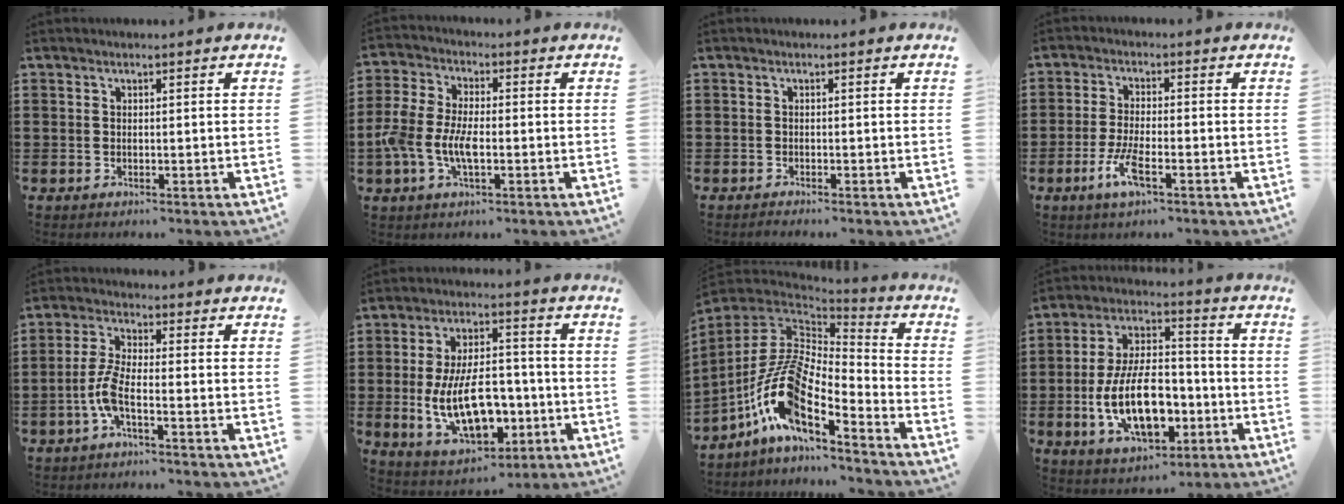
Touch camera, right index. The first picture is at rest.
{"total": 6.8, "force": [-2.2, 3.3, 5.6], "torque": [-0.146, -0.007, -0.052]}
{"total": 1.0, "force": [-1.0, -0.2, -0.1], "torque": [0.000, -0.003, -0.019]}
{"total": 5.4, "force": [-2.7, 1.3, 4.5], "torque": [-0.105, -0.012, -0.054]}
{"total": 5.5, "force": [-2.4, 1.4, 4.7], "torque": [-0.122, -0.013, -0.054]}
{"total": 13.8, "force": [-2.9, 7.8, 10.9], "torque": [-0.202, 0.000, -0.050]}
{"total": 13.6, "force": [-7.2, 4.9, 10.4], "torque": [-0.235, -0.005, -0.153]}
{"total": 14.0, "force": [-3.6, 7.5, 11.3], "torque": [-0.220, 0.002, -0.066]}